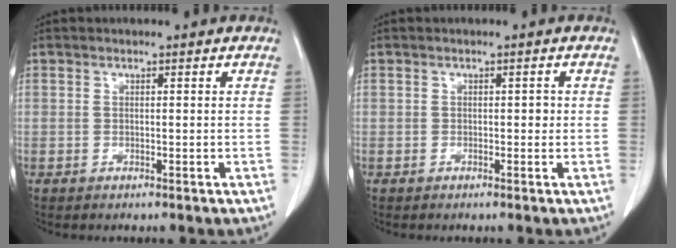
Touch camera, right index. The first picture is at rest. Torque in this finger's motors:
{"motor_torque": [0.09, 0.05, -0.01, 0.00]}